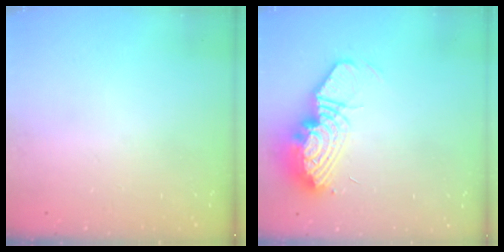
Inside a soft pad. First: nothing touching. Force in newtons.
{"total": 16.9, "press": 16.7, "slide": 2.9}